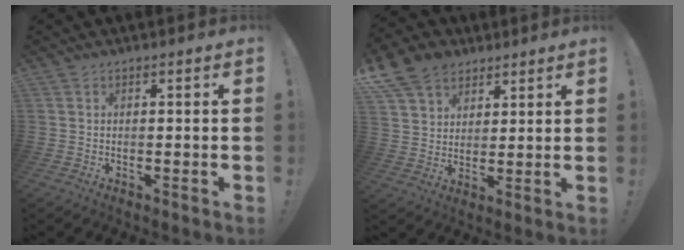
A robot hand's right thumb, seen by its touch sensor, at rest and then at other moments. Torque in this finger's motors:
{"motor_torque": [-0.74, 1.58, 0.83, 0.36, 0.23]}